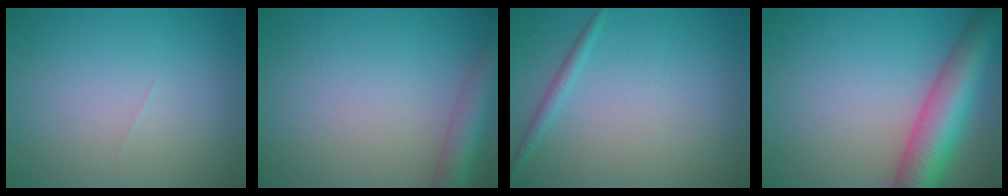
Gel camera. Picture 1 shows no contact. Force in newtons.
{"total": 4.4, "press": 4.4, "slide": 0.3}
{"total": 1.2, "press": 1.2, "slide": 0.1}
{"total": 8.8, "press": 8.8, "slide": 0.3}